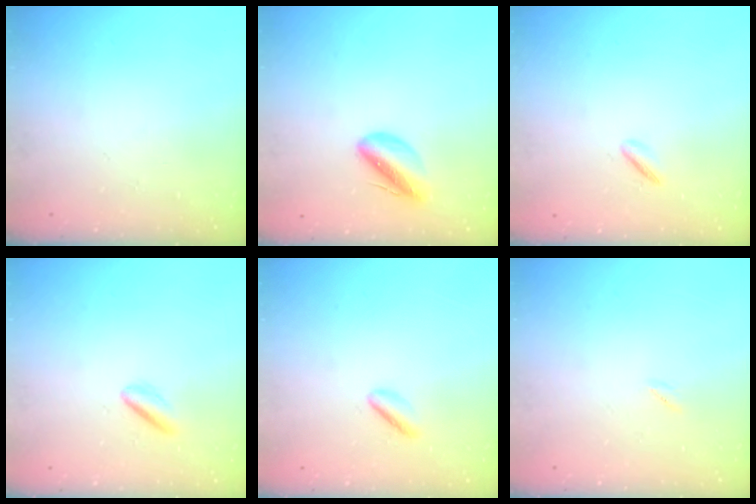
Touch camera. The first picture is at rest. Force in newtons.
{"total": 7.1, "press": 6.8, "slide": 2.1}
{"total": 2.1, "press": 1.9, "slide": 0.8}
{"total": 2.9, "press": 2.7, "slide": 1.1}
{"total": 2.5, "press": 2.4, "slide": 0.6}
{"total": 1.6, "press": 1.6, "slide": 0.1}